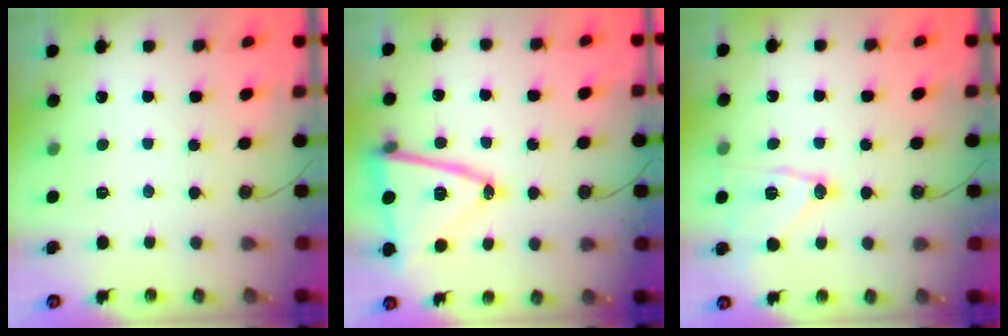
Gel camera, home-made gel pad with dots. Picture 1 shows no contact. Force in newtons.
{"total": 18.2, "press": 17.8, "slide": 3.6}
{"total": 12.1, "press": 11.9, "slide": 2.0}